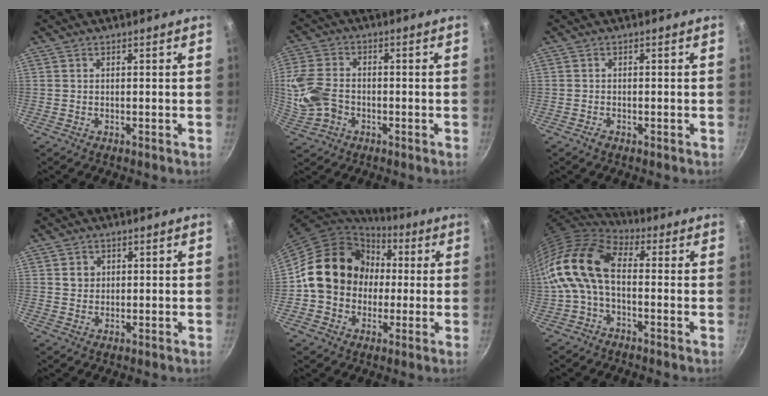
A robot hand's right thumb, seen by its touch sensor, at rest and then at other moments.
{"total": 11.0, "force": [-1.9, 8.4, 6.9], "torque": [-0.151, 0.016, -0.042]}
{"total": 0.9, "force": [-0.7, 0.4, 0.5], "torque": [-0.013, 0.000, -0.013]}
{"total": 2.4, "force": [0.7, 2.2, 0.7], "torque": [-0.001, 0.003, 0.011]}
{"total": 17.5, "force": [1.0, 15.1, 8.9], "torque": [-0.117, 0.033, 0.009]}
{"total": 14.7, "force": [-1.0, 8.7, 11.8], "torque": [-0.226, 0.032, -0.038]}